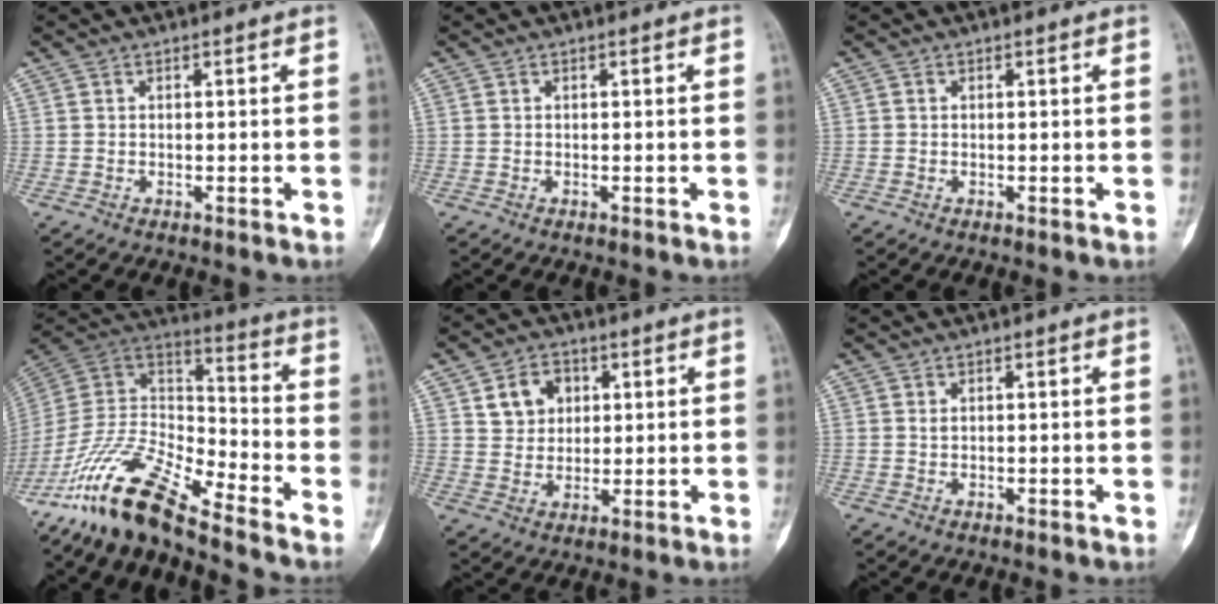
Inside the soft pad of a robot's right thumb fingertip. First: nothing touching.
{"total": 0.0}
{"total": 0.0}
{"total": 16.7, "force": [-13.4, 3.4, 9.3], "torque": [-0.176, 0.082, -0.262]}
{"total": 6.9, "force": [2.4, 5.6, 3.2], "torque": [-0.022, -0.008, 0.042]}
{"total": 0.0}